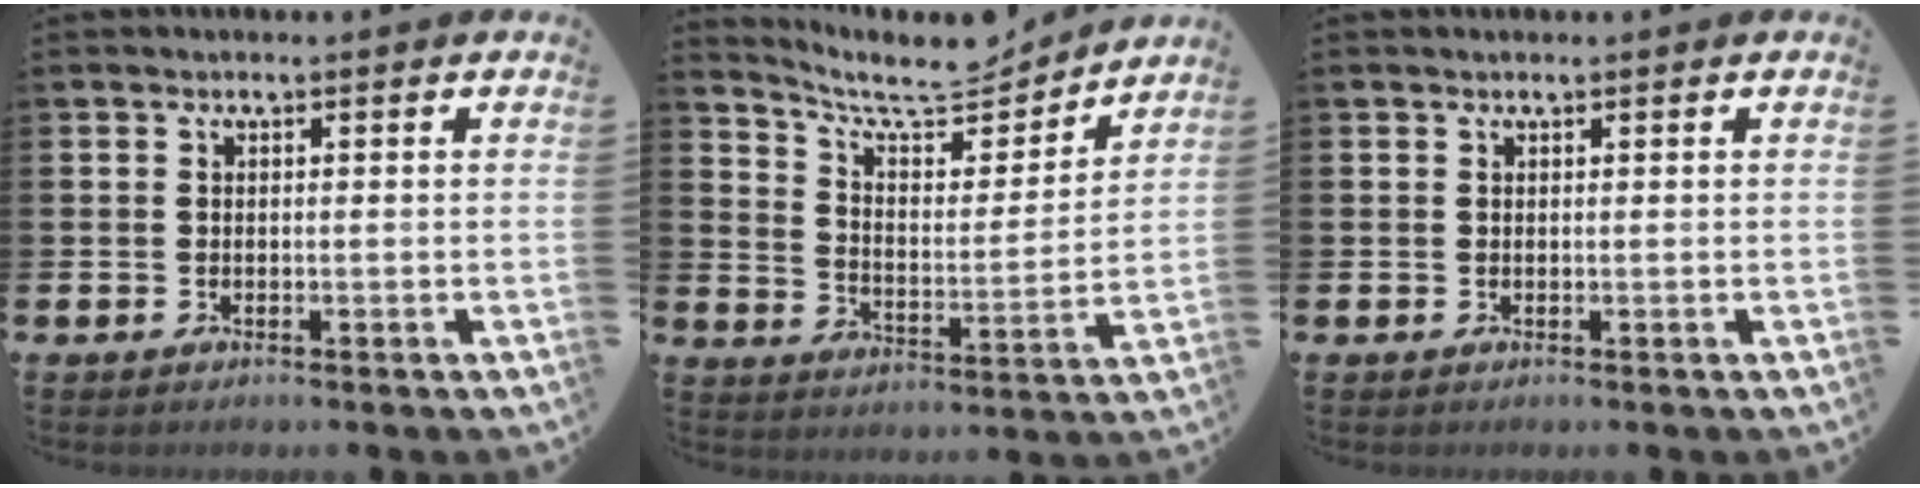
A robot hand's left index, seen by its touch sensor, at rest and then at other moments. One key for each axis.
{"total": 8.8, "fx": 8.0, "fy": 2.1, "fz": 3.0, "tx": -0.082, "ty": -0.055, "tz": 0.139}
{"total": 0.0}